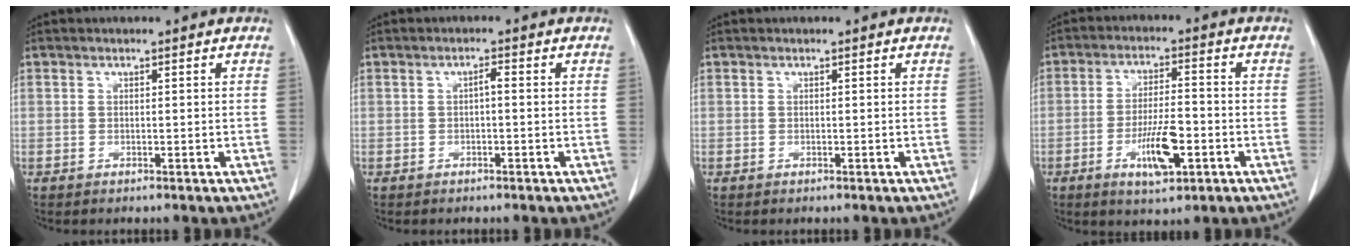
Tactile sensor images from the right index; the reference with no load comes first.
{"total": 1.2, "force": [-0.1, 0.3, 1.1], "torque": [-0.019, 0.004, -0.002]}
{"total": 0.0}
{"total": 7.9, "force": [-2.9, 2.1, 7.0], "torque": [-0.130, -0.002, -0.045]}